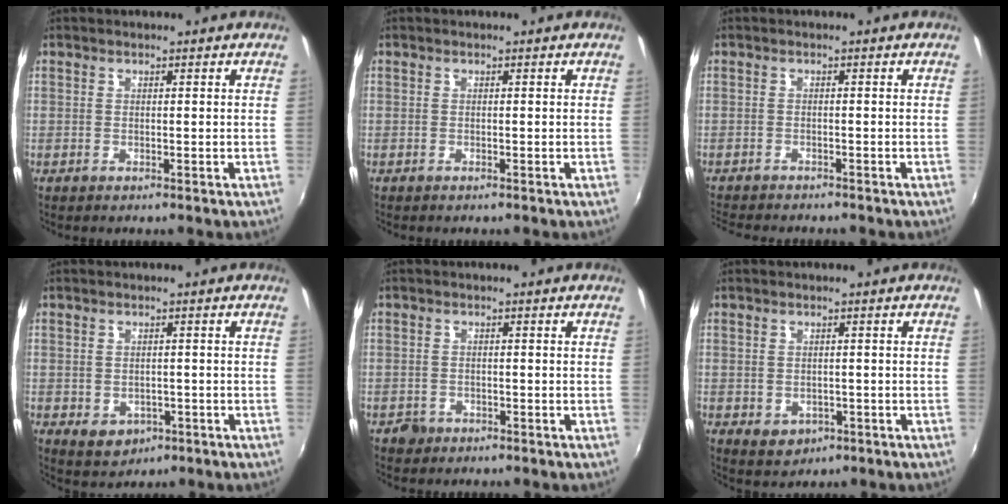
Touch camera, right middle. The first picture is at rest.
{"total": 0.0}
{"total": 5.8, "force": [-5.4, 0.8, 1.9], "torque": [-0.052, -0.019, -0.088]}
{"total": 4.5, "force": [-1.4, 3.6, 2.3], "torque": [-0.046, -0.007, -0.011]}
{"total": 1.9, "force": [-1.3, 1.5, 0.2], "torque": [-0.007, 0.001, -0.020]}
{"total": 3.3, "force": [-0.8, 2.8, 1.6], "torque": [-0.032, -0.003, -0.004]}